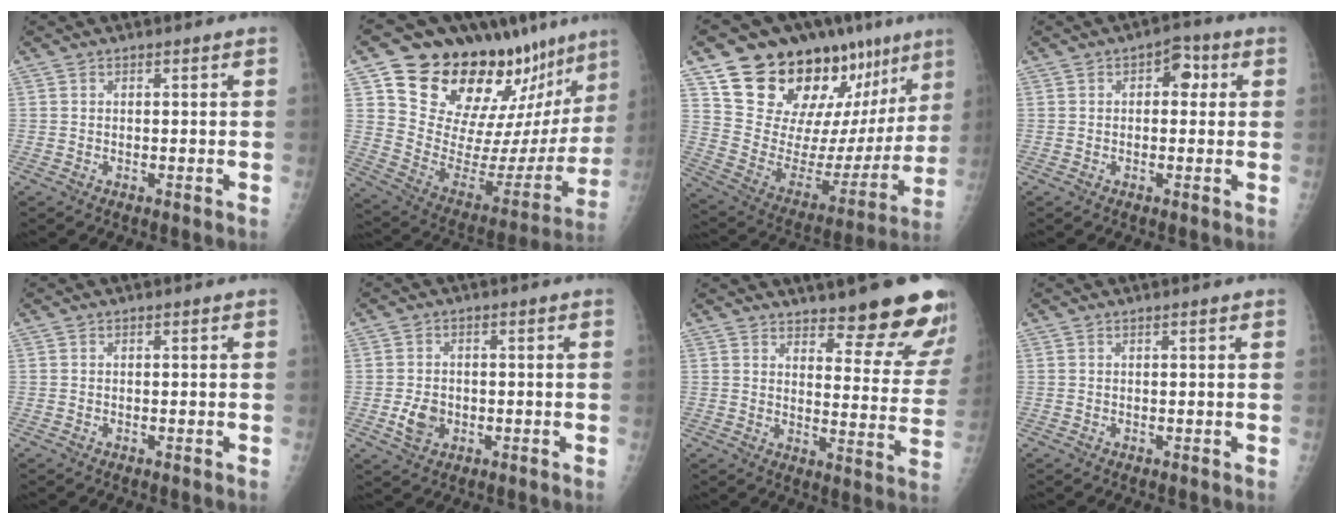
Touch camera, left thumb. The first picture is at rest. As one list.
[{"total": 29.5, "force": [20.8, 12.3, 16.9], "torque": [-0.222, -0.093, 0.312]}, {"total": 28.3, "force": [17.3, 12.7, 18.4], "torque": [-0.240, -0.052, 0.289]}, {"total": 4.3, "force": [1.0, 2.8, 3.1], "torque": [-0.015, 0.006, 0.005]}, {"total": 0.0}, {"total": 4.4, "force": [-0.9, 3.4, 2.6], "torque": [-0.040, 0.000, -0.014]}, {"total": 16.5, "force": [13.3, 4.1, 8.9], "torque": [-0.070, -0.100, 0.164]}, {"total": 0.6, "force": [0.5, 0.1, 0.4], "torque": [-0.006, -0.001, 0.007]}]